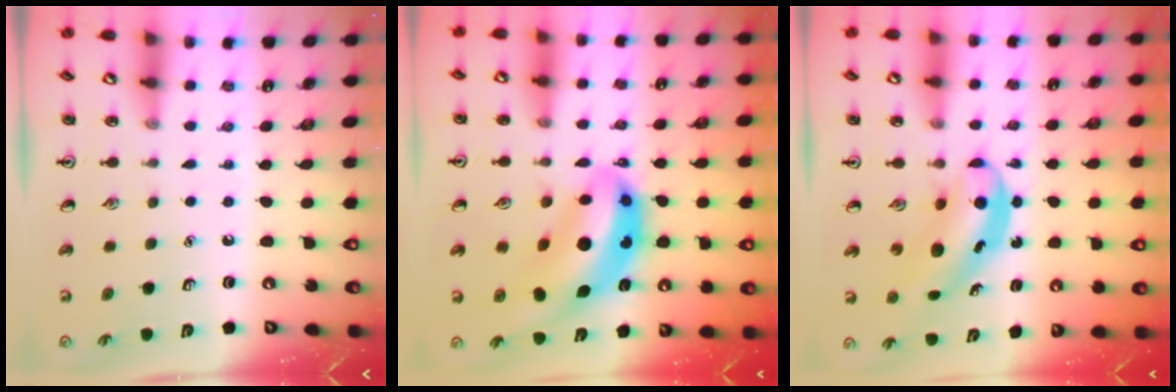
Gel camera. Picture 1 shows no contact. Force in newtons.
{"total": 13.6, "press": 12.9, "slide": 4.3}
{"total": 6.6, "press": 6.5, "slide": 0.8}